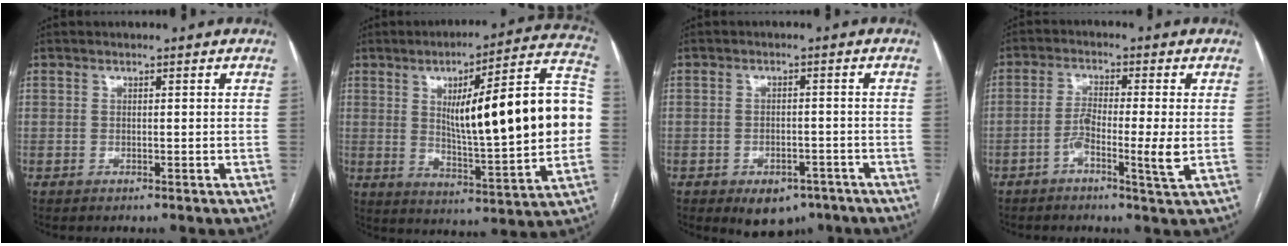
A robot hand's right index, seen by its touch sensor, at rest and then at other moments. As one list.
[{"total": 24.2, "force": [2.2, 3.3, 23.8], "torque": [-0.302, 0.030, 0.031]}, {"total": 5.9, "force": [-3.7, 3.7, 2.7], "torque": [-0.025, 0.004, -0.046]}, {"total": 6.0, "force": [-1.7, 0.0, 5.7], "torque": [-0.107, -0.001, -0.033]}]